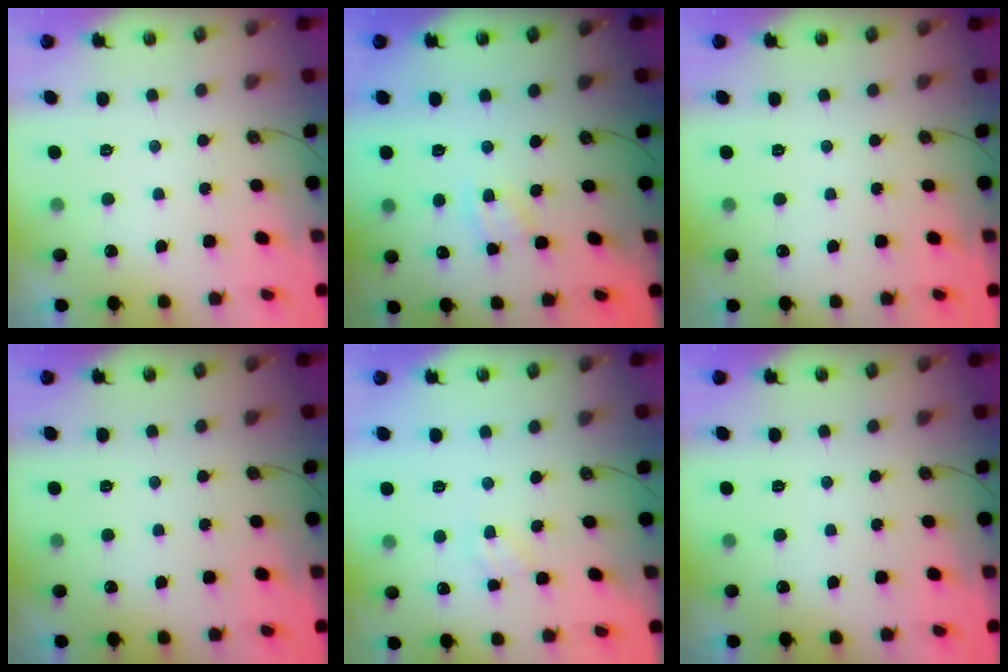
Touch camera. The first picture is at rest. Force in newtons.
{"total": 2.4, "press": 2.4, "slide": 0.3}
{"total": 0.0}
{"total": 0.0}
{"total": 1.7, "press": 1.7, "slide": 0.3}
{"total": 0.0}